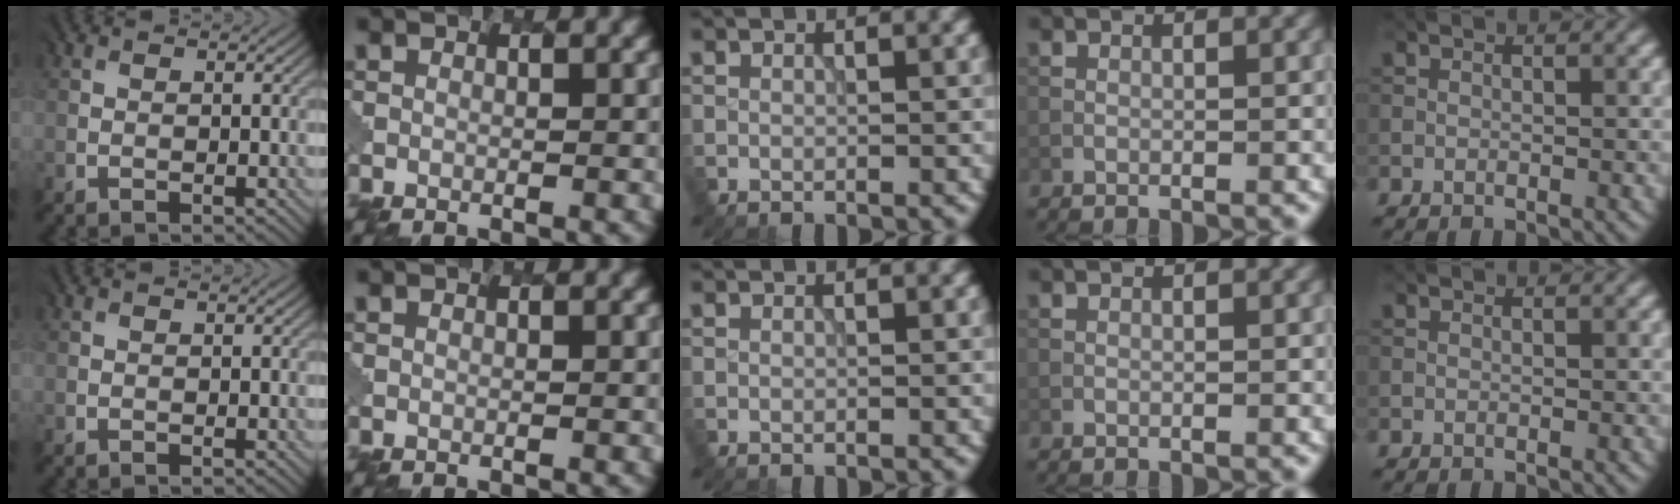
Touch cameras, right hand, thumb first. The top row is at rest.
{}